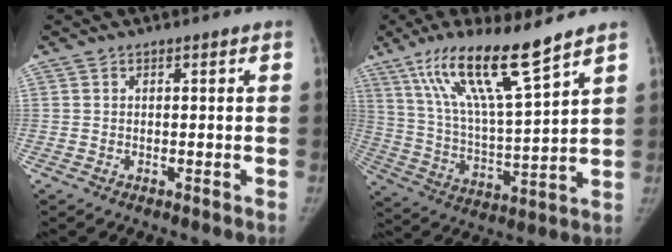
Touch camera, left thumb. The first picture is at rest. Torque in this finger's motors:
{"motor_torque": [0.55, -0.09, 1.50, -1.28, 0.34]}